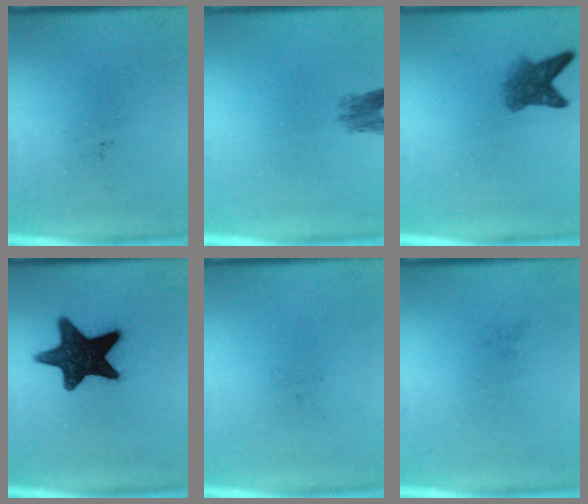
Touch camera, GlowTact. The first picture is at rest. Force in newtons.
{"total": 2.5}
{"total": 4.2}
{"total": 14.4}
{"total": 0.0}
{"total": 0.0}